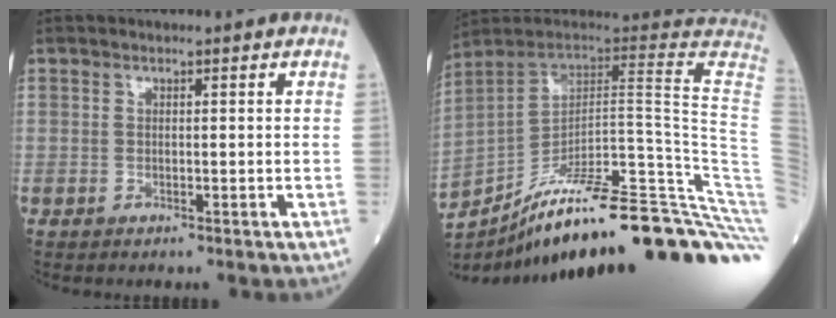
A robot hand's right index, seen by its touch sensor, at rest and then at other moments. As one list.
[{"total": 36.8, "force": [-25.0, 2.1, 26.9], "torque": [-0.262, -0.027, -0.348]}]